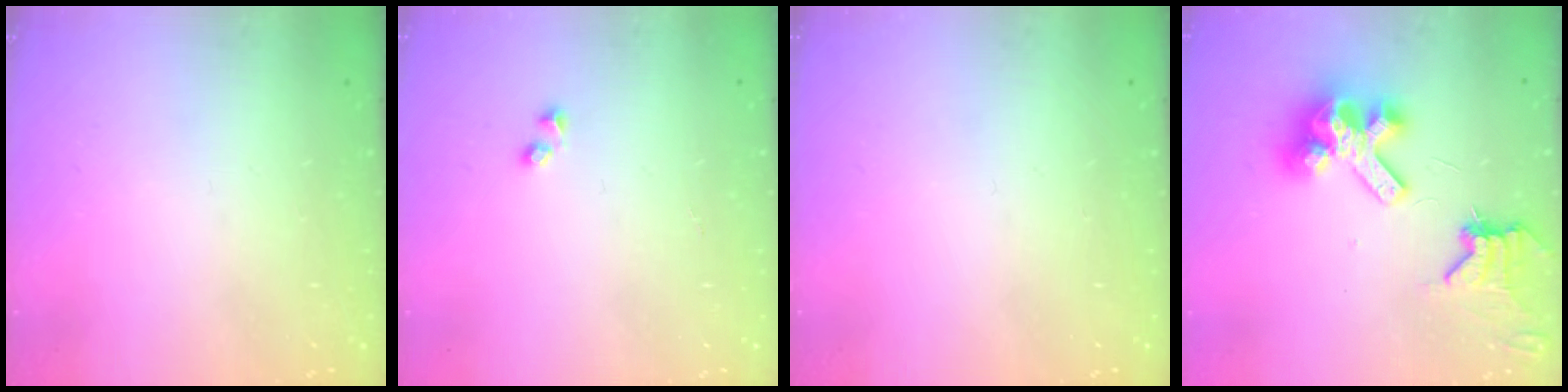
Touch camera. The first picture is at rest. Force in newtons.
{"total": 1.9, "press": 1.8, "slide": 0.7}
{"total": 0.0}
{"total": 12.7, "press": 12.6, "slide": 1.8}